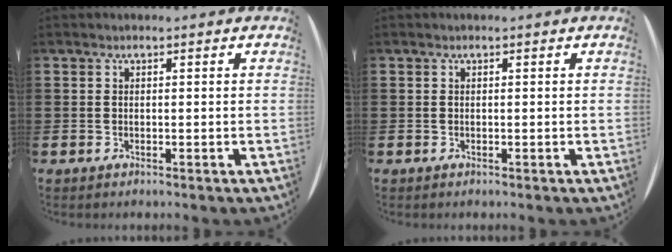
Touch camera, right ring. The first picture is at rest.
{"total": 0.0}